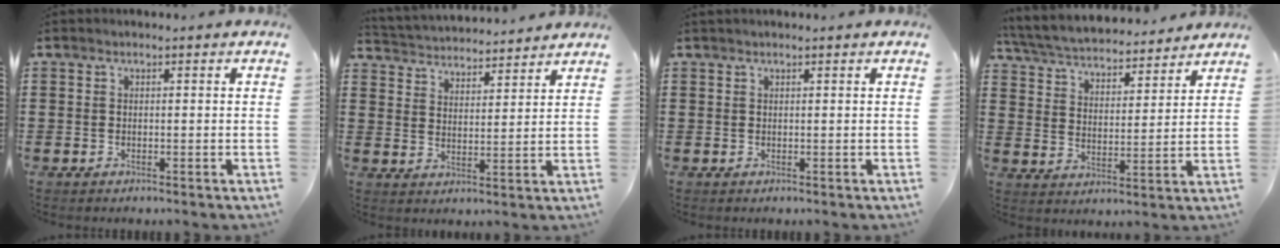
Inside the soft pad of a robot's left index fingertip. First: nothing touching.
{"total": 3.6, "force": [3.5, 0.4, -0.4], "torque": [-0.012, -0.023, 0.060]}
{"total": 0.6, "force": [0.5, 0.0, 0.3], "torque": [-0.007, 0.000, 0.010]}
{"total": 5.1, "force": [5.0, 0.4, 1.0], "torque": [-0.044, -0.031, 0.083]}